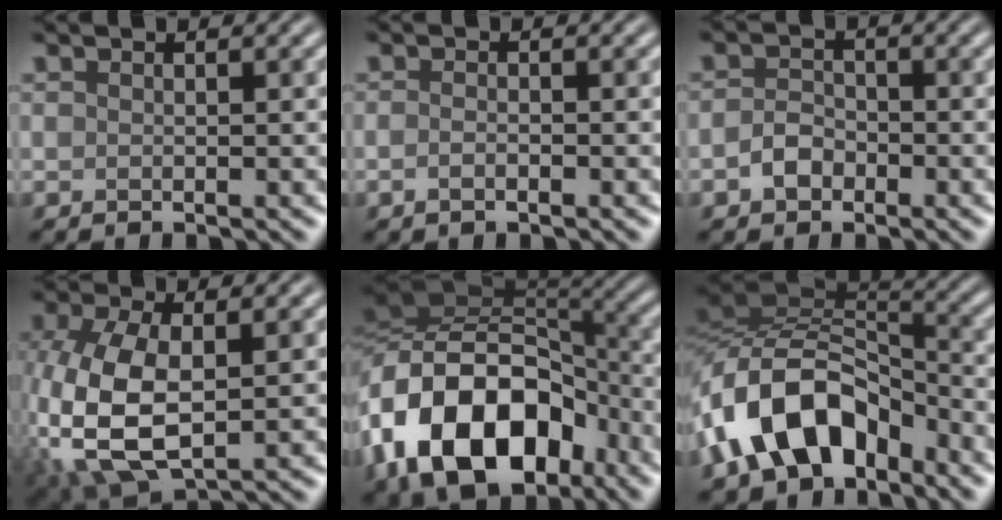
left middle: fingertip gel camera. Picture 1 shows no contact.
{"total": 1.0, "force": [-0.5, 0.3, 0.8], "torque": [-0.017, -0.001, -0.011]}
{"total": 2.0, "force": [-1.0, 1.5, 0.9], "torque": [-0.018, 0.004, -0.024]}
{"total": 10.0, "force": [-1.6, 5.4, 8.3], "torque": [-0.211, -0.014, -0.029]}
{"total": 15.5, "force": [-6.4, 10.1, 9.9], "torque": [-0.187, -0.002, -0.119]}
{"total": 10.8, "force": [-6.0, 6.3, 6.4], "torque": [-0.112, 0.009, -0.124]}